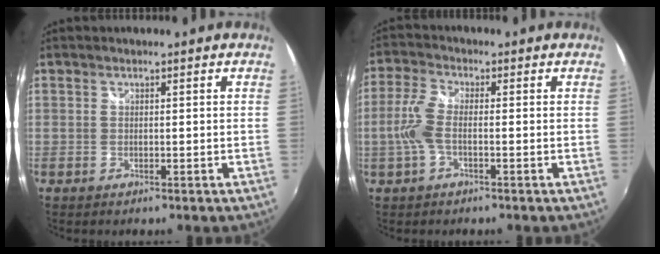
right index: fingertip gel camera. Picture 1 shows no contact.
{"total": 5.6, "force": [-1.2, 1.9, 5.2], "torque": [-0.120, 0.005, -0.025]}